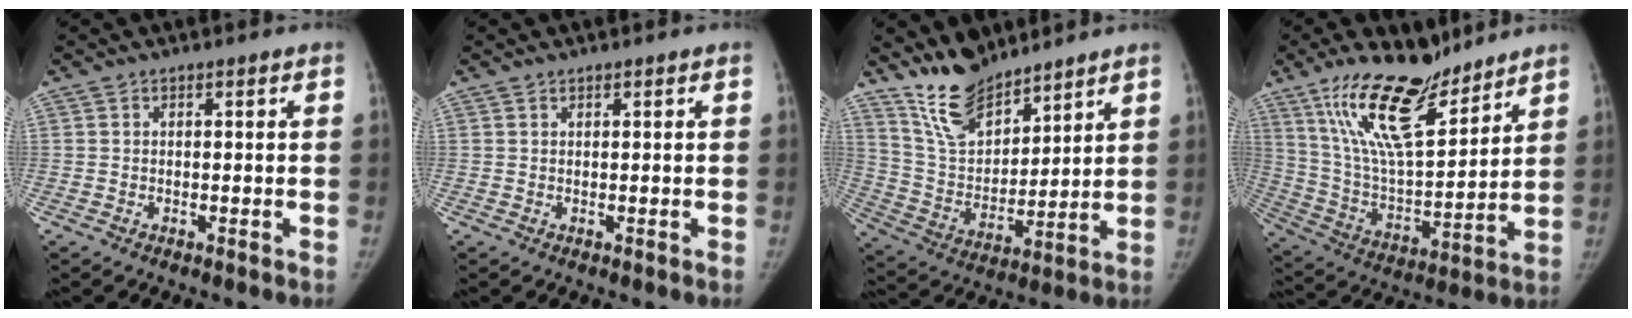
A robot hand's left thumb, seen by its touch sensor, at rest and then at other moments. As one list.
[{"total": 0.0}, {"total": 12.2, "force": [10.4, 4.8, 4.2], "torque": [-0.051, -0.067, 0.211]}, {"total": 19.7, "force": [13.9, 6.8, 12.2], "torque": [-0.187, -0.076, 0.260]}]